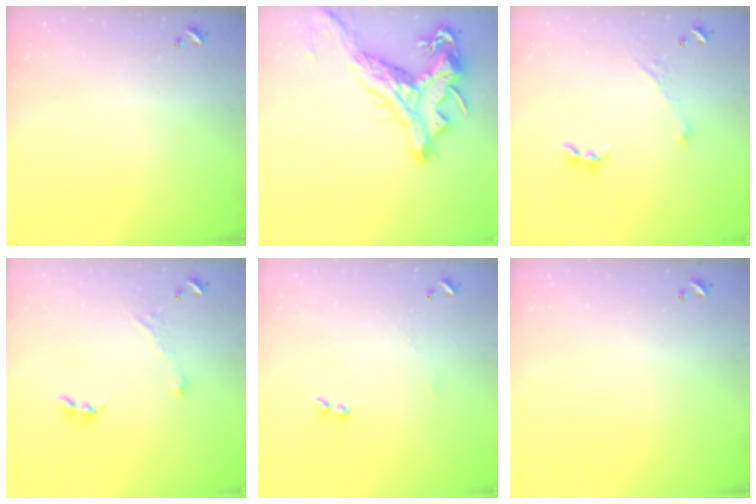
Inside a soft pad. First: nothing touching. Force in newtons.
{"total": 7.3, "press": 7.0, "slide": 1.9}
{"total": 2.9, "press": 2.8, "slide": 0.4}
{"total": 2.9, "press": 2.8, "slide": 0.4}
{"total": 1.9, "press": 1.8, "slide": 0.5}
{"total": 0.0}